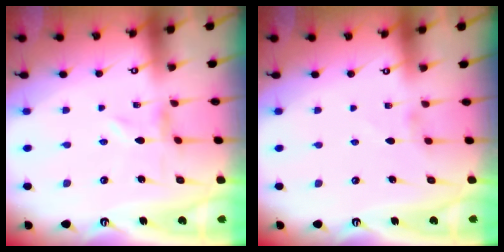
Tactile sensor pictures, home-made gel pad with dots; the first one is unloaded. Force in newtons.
{"total": 0.0}